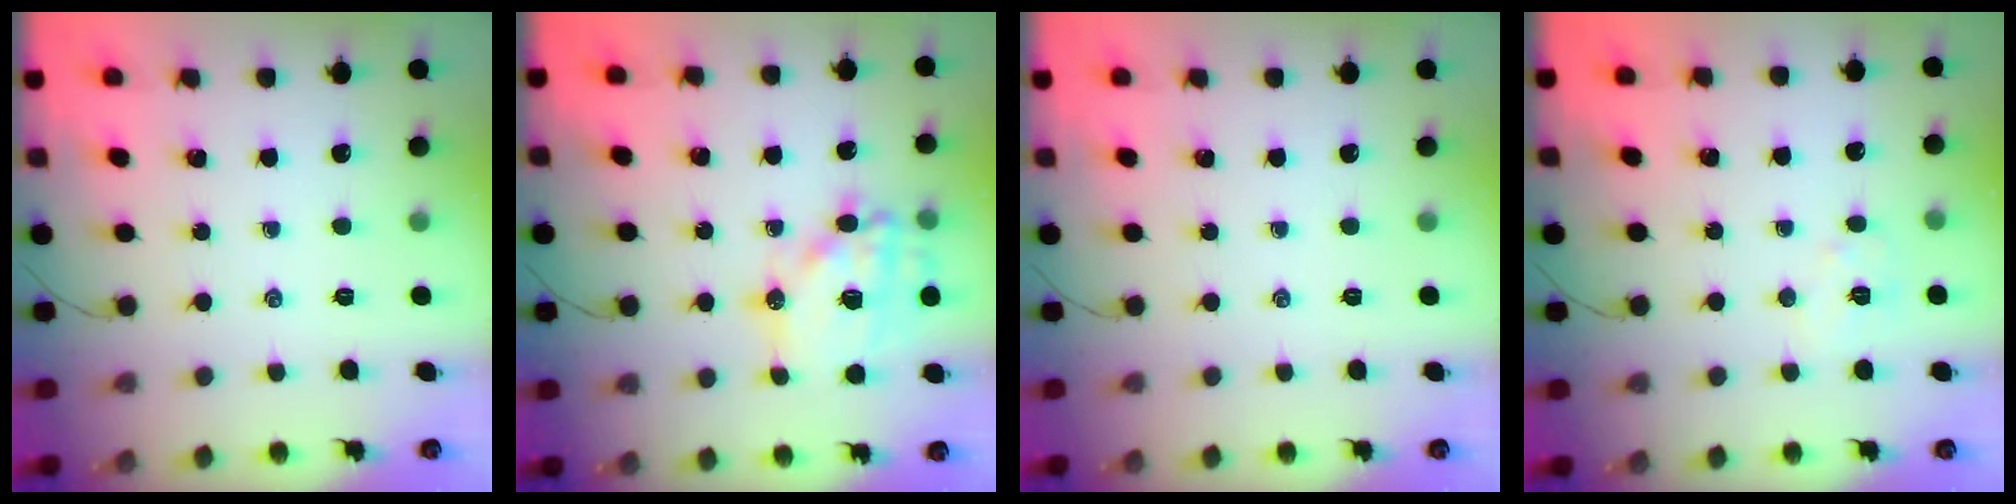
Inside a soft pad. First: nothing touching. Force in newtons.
{"total": 16.0, "press": 15.8, "slide": 2.9}
{"total": 0.0}
{"total": 4.9, "press": 4.9, "slide": 0.7}